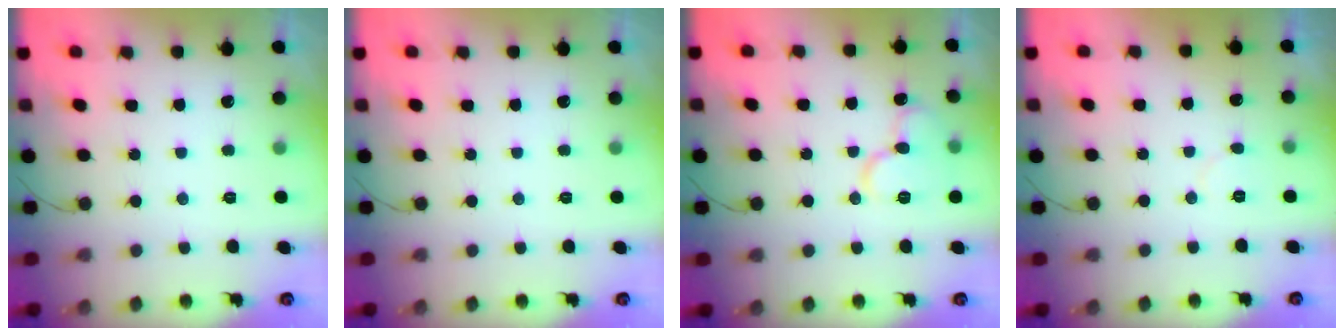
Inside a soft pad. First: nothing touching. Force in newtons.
{"total": 0.0}
{"total": 10.9, "press": 10.8, "slide": 1.4}
{"total": 3.8, "press": 3.8, "slide": 0.3}